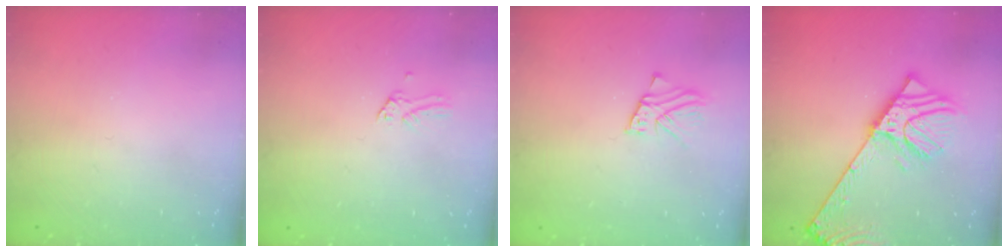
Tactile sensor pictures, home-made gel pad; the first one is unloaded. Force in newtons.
{"total": 0.0}
{"total": 3.2, "press": 3.2, "slide": 0.2}
{"total": 13.3, "press": 13.1, "slide": 2.6}